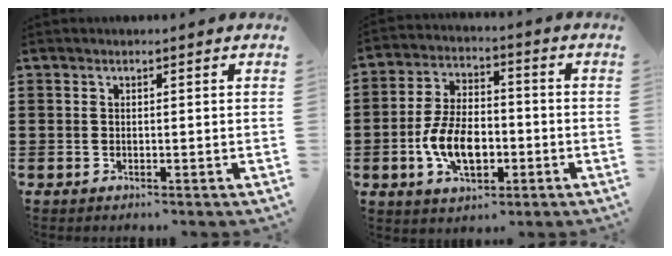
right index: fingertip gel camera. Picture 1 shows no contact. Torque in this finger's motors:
{"motor_torque": [1.17, 0.97, 0.29, 0.21]}